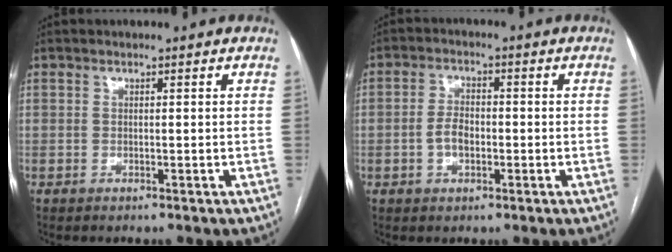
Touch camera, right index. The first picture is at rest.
{"total": 3.9, "force": [-0.9, 2.3, 3.0], "torque": [-0.062, 0.009, -0.017]}